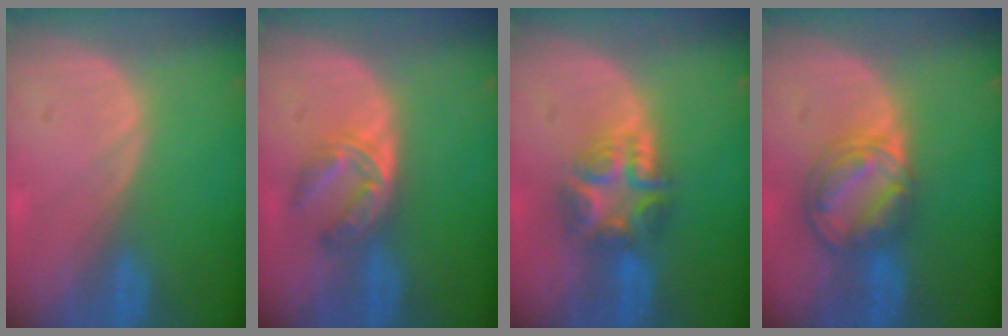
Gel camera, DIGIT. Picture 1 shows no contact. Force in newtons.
{"total": 6.0, "press": 4.9, "slide": 3.4}
{"total": 7.6, "press": 6.5, "slide": 3.8}
{"total": 8.2, "press": 7.0, "slide": 4.2}